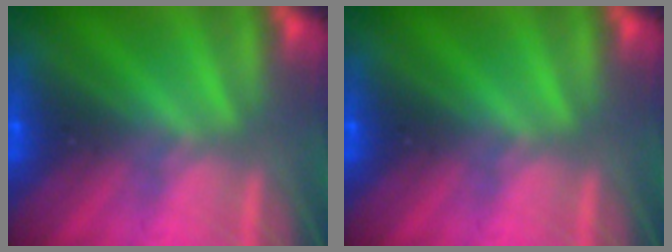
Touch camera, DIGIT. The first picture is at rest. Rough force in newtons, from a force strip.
{"total": 0.0}